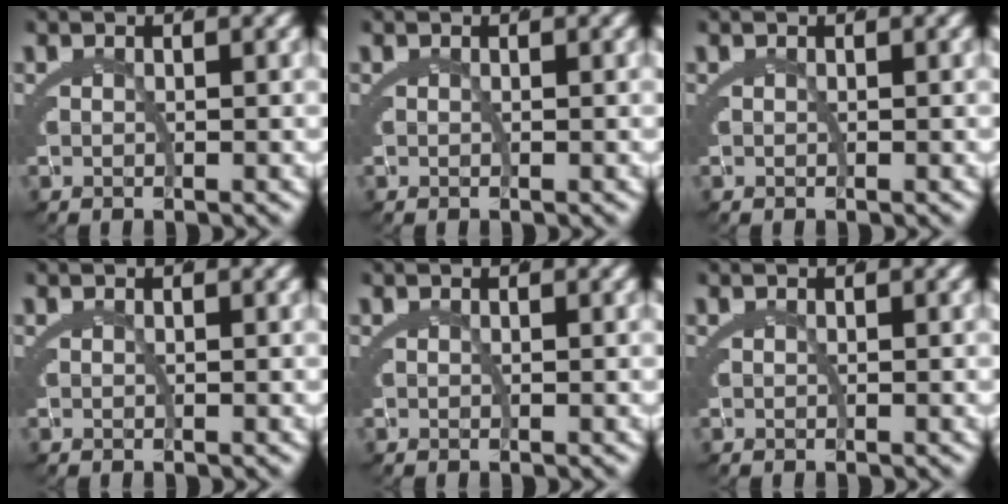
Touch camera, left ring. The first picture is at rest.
{"total": 0.0}
{"total": 0.0}
{"total": 0.0}
{"total": 0.0}
{"total": 0.0}